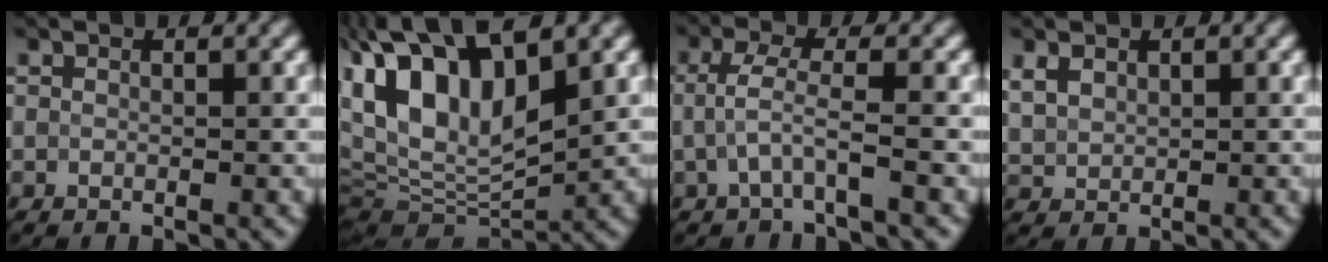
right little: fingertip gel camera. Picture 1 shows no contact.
{"total": 12.3, "force": [3.7, 5.9, 10.1], "torque": [-0.194, 0.015, 0.060]}
{"total": 2.6, "force": [-0.4, 0.5, 2.5], "torque": [-0.058, 0.004, -0.011]}
{"total": 1.9, "force": [1.0, 1.4, 0.9], "torque": [-0.023, 0.003, 0.025]}